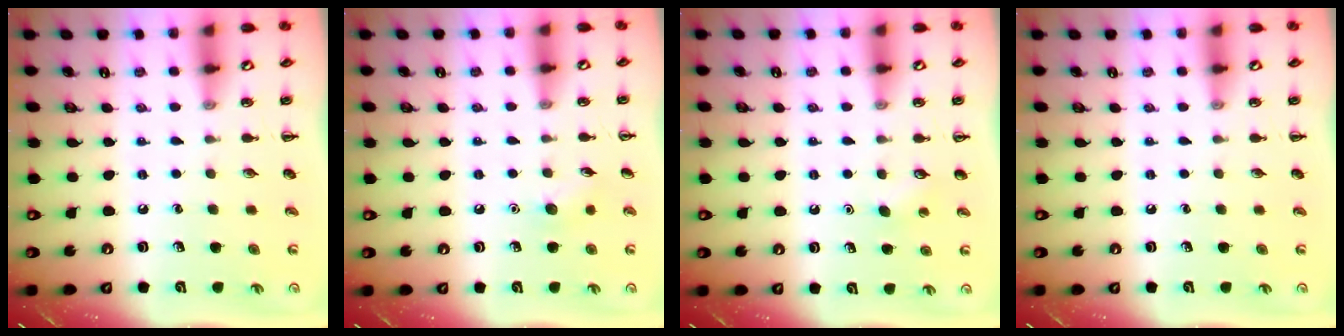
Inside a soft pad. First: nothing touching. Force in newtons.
{"total": 5.6, "press": 5.4, "slide": 1.5}
{"total": 2.8, "press": 2.7, "slide": 0.7}
{"total": 0.0}